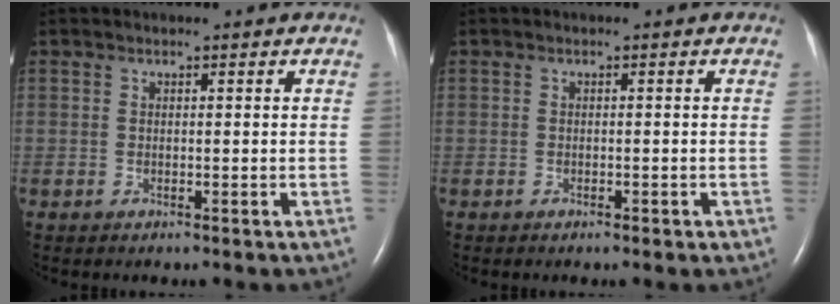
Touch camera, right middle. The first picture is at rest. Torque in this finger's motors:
{"motor_torque": [-0.32, 0.13, -0.01, 0.02]}